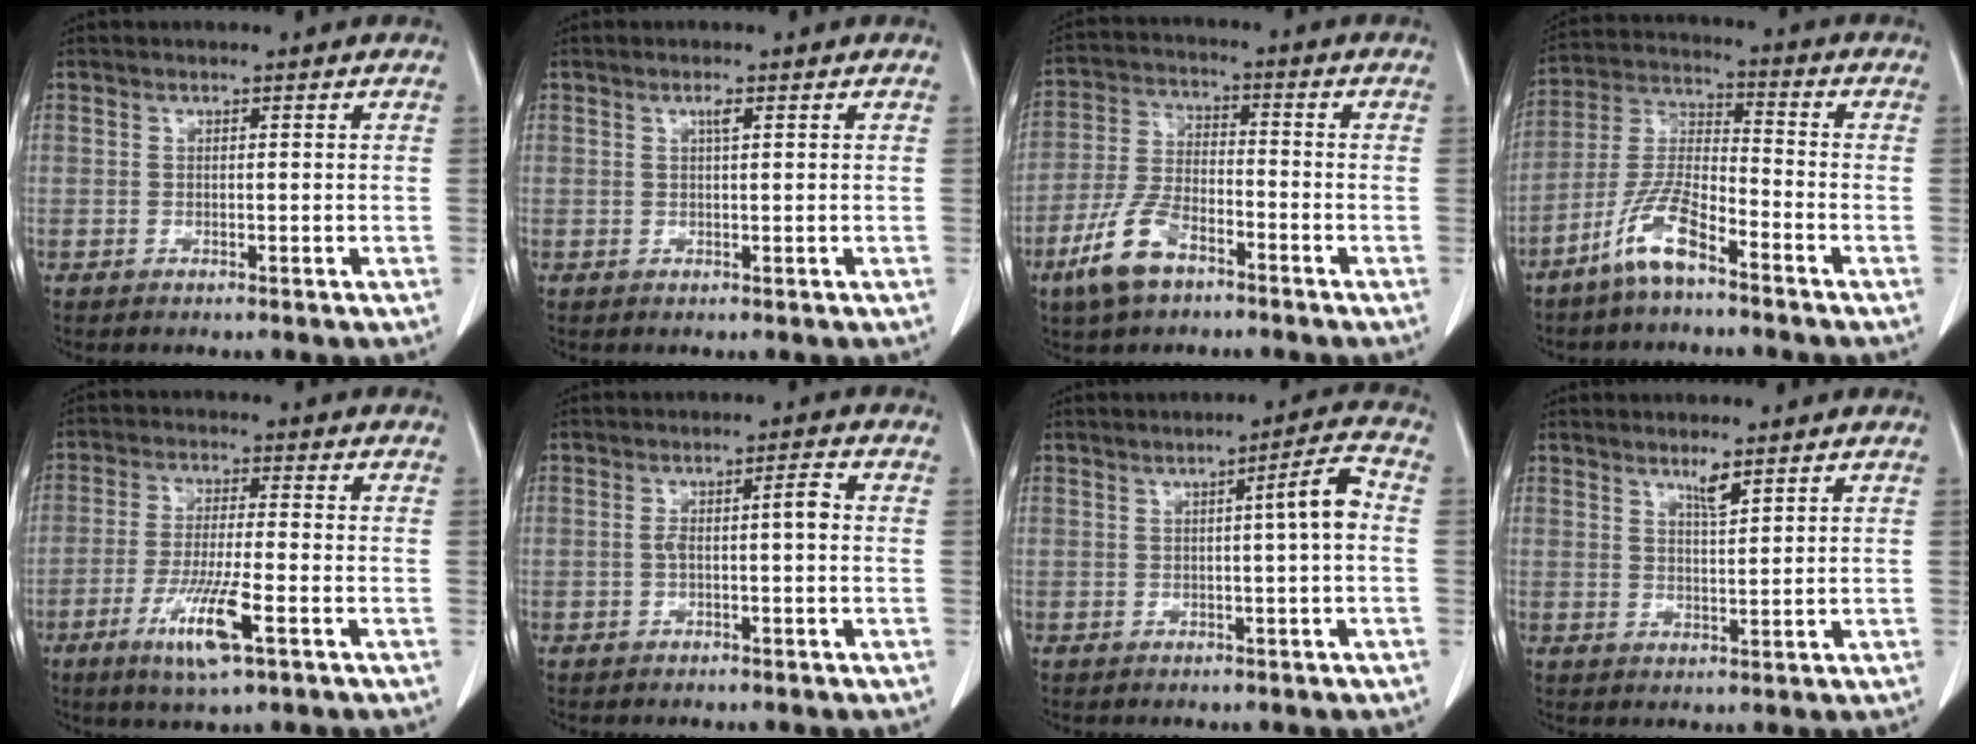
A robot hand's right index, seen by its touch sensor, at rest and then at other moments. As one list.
[{"total": 1.1, "force": [0.5, 0.1, 1.0], "torque": [-0.019, 0.001, 0.008]}, {"total": 9.3, "force": [-5.7, 3.9, 6.2], "torque": [-0.145, -0.002, -0.112]}, {"total": 9.2, "force": [-6.1, 1.8, 6.7], "torque": [-0.149, -0.007, -0.128]}, {"total": 9.2, "force": [-4.2, 0.7, 8.1], "torque": [-0.155, -0.021, -0.073]}, {"total": 3.6, "force": [-0.2, 0.5, 3.5], "torque": [-0.064, 0.014, -0.001]}, {"total": 4.6, "force": [0.0, -0.2, 4.6], "torque": [-0.066, 0.009, 0.000]}, {"total": 2.6, "force": [1.9, 0.1, 1.8], "torque": [-0.035, -0.006, 0.036]}]